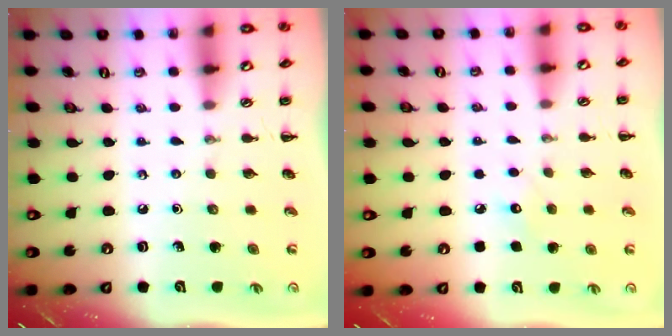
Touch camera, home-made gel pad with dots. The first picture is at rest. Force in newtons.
{"total": 4.9, "press": 4.8, "slide": 1.1}